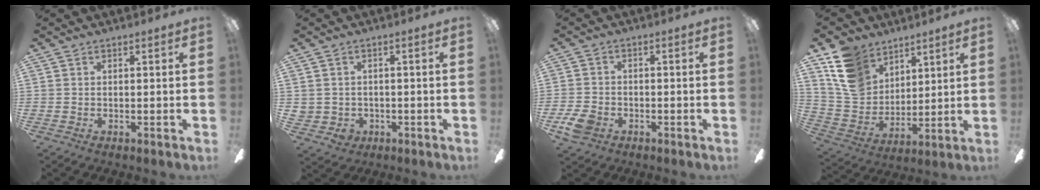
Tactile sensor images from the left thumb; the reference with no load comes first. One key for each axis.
{"total": 3.2, "fx": -0.3, "fy": 3.2, "fz": 0.4, "tx": -0.013, "ty": 0.005, "tz": -0.002}
{"total": 6.1, "fx": -2.9, "fy": 4.3, "fz": 3.1, "tx": -0.071, "ty": 0.015, "tz": -0.054}
{"total": 14.1, "fx": 9.0, "fy": 9.9, "fz": 4.6, "tx": -0.110, "ty": -0.040, "tz": 0.185}